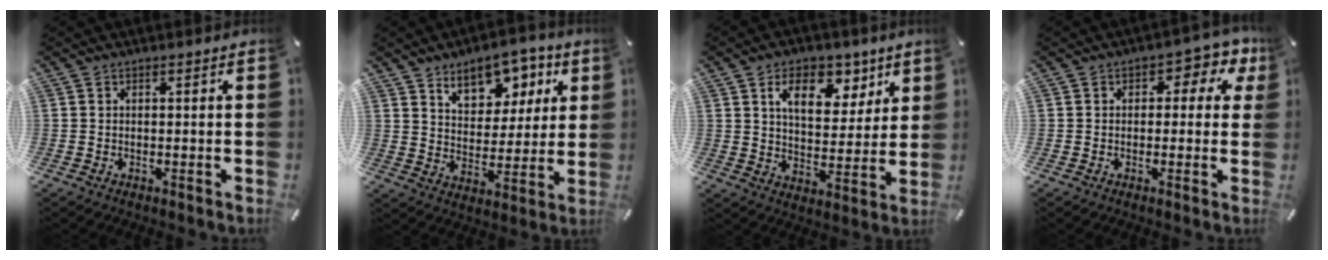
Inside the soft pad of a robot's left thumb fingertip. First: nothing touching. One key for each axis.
{"total": 11.0, "fx": 7.1, "fy": 7.1, "fz": 4.6, "tx": -0.061, "ty": -0.040, "tz": 0.124}
{"total": 11.8, "fx": 6.7, "fy": 7.3, "fz": 6.4, "tx": -0.087, "ty": -0.029, "tz": 0.113}
{"total": 5.0, "fx": 1.2, "fy": 3.3, "fz": 3.5, "tx": -0.036, "ty": -0.003, "tz": 0.011}